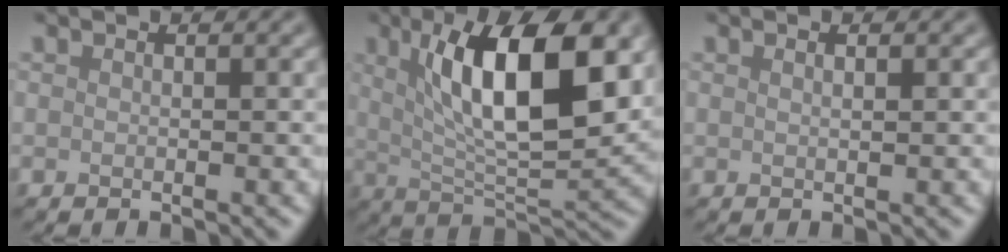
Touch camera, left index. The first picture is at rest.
{"total": 10.7, "force": [3.4, 3.5, 9.6], "torque": [-0.143, 0.000, 0.058]}
{"total": 0.9, "force": [0.5, 0.3, 0.8], "torque": [-0.007, 0.000, 0.005]}